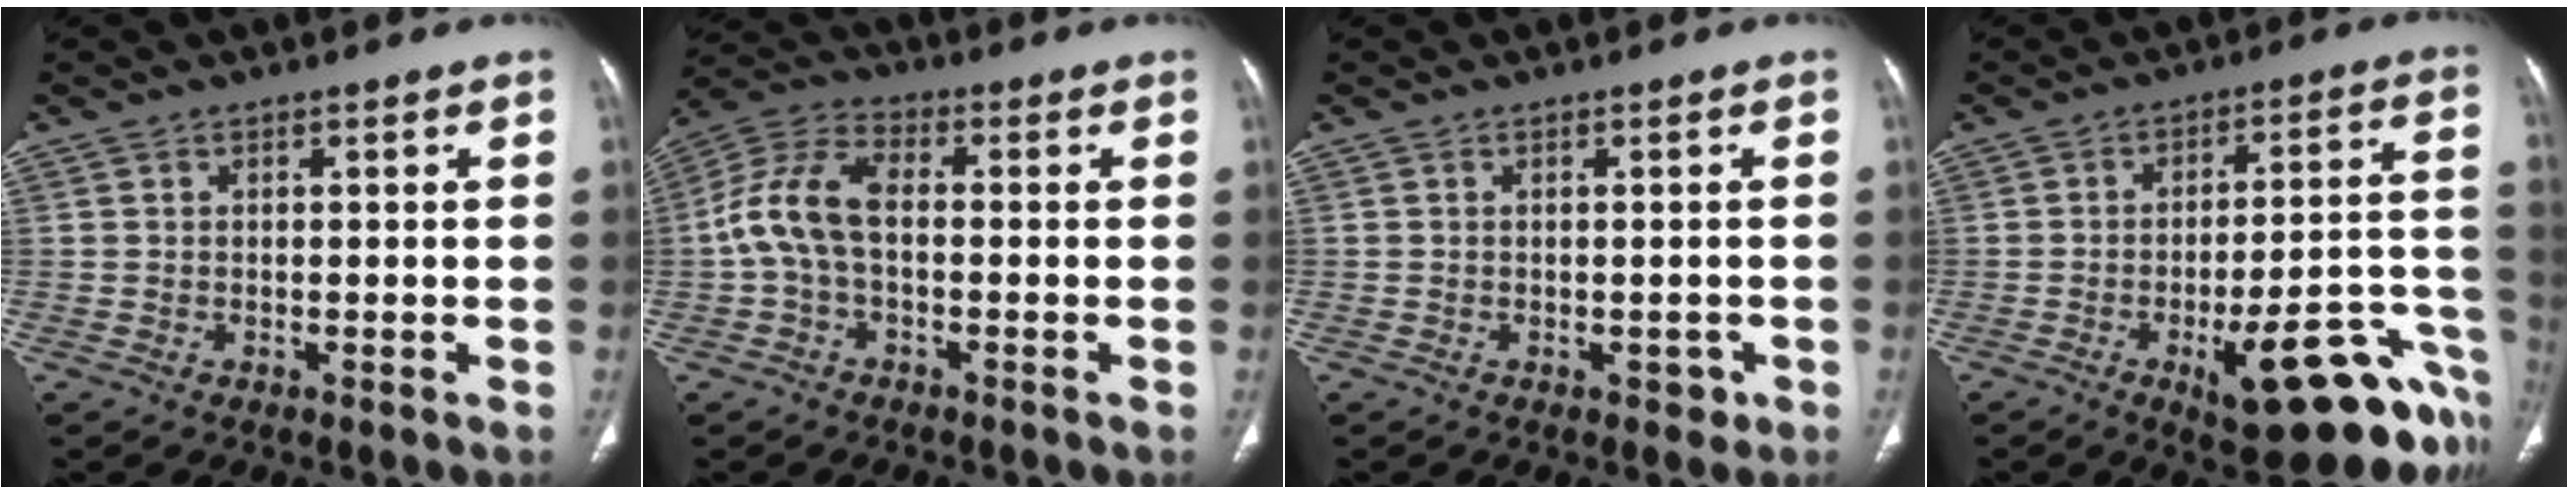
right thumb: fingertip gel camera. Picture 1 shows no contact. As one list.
[{"total": 9.5, "force": [-0.5, 5.0, 8.0], "torque": [-0.173, 0.031, -0.017]}, {"total": 1.7, "force": [-0.7, 1.2, 1.0], "torque": [-0.002, 0.002, -0.006]}, {"total": 22.5, "force": [-10.3, 6.7, 18.8], "torque": [-0.161, 0.062, -0.129]}]